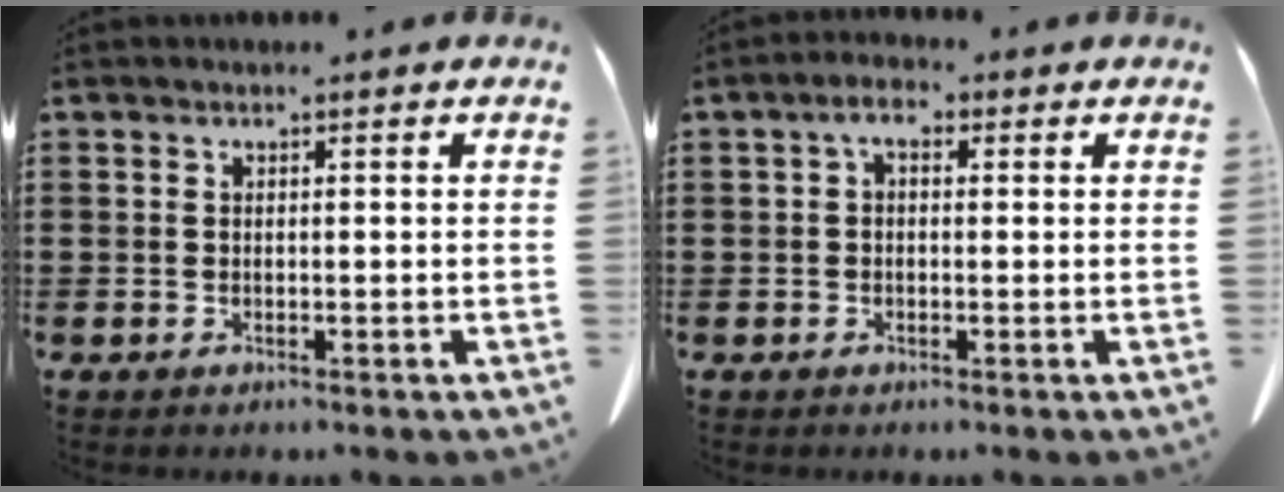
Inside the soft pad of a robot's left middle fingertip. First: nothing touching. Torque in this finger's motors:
{"motor_torque": [0.39, -0.05, 0.02, 0.04]}